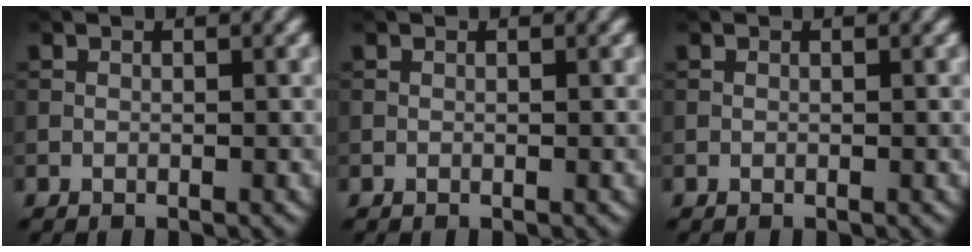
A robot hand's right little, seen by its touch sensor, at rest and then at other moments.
{"total": 0.0}
{"total": 0.0}